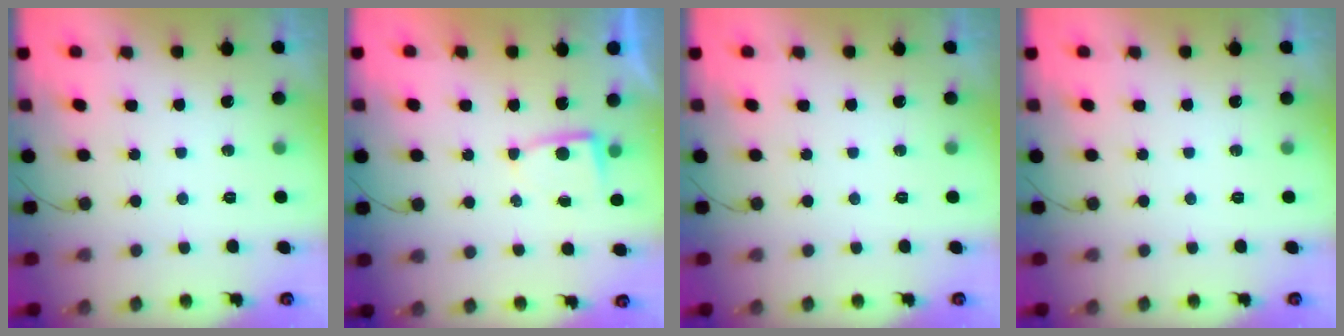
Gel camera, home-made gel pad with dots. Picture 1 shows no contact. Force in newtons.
{"total": 2.9, "press": 2.9, "slide": 0.4}
{"total": 0.0}
{"total": 0.0}